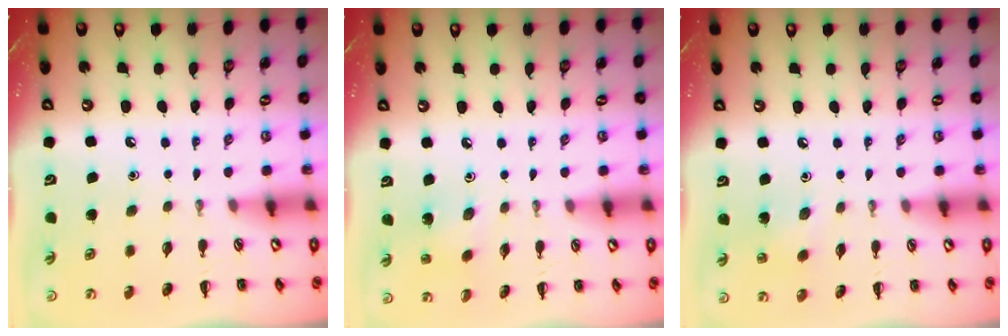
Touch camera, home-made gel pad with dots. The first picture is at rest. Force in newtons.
{"total": 1.9, "press": 1.7, "slide": 0.7}
{"total": 2.2, "press": 2.1, "slide": 0.7}